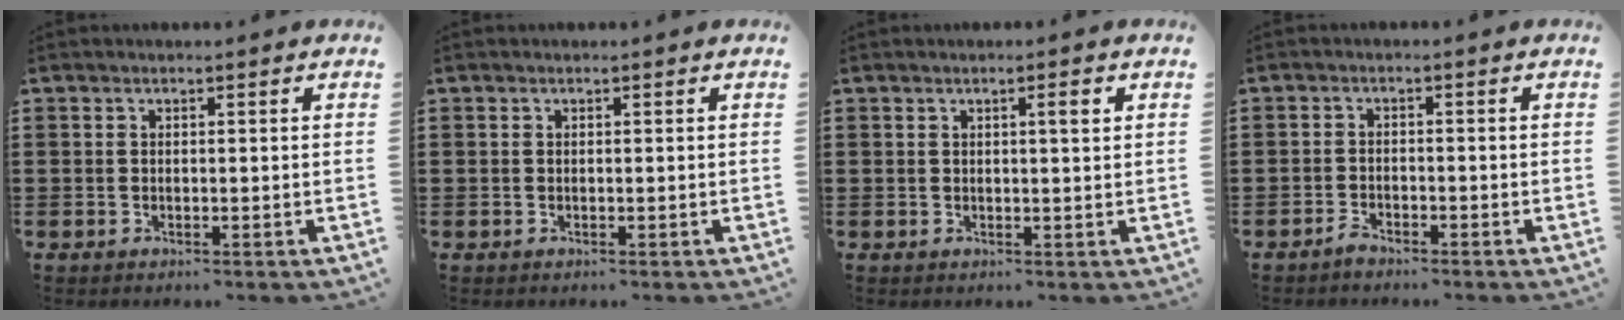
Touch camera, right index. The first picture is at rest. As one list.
[{"total": 0.0}, {"total": 1.9, "force": [0.6, 0.3, 1.7], "torque": [-0.025, 0.001, 0.007]}, {"total": 1.7, "force": [-1.6, 0.4, 0.4], "torque": [-0.012, -0.001, -0.031]}]